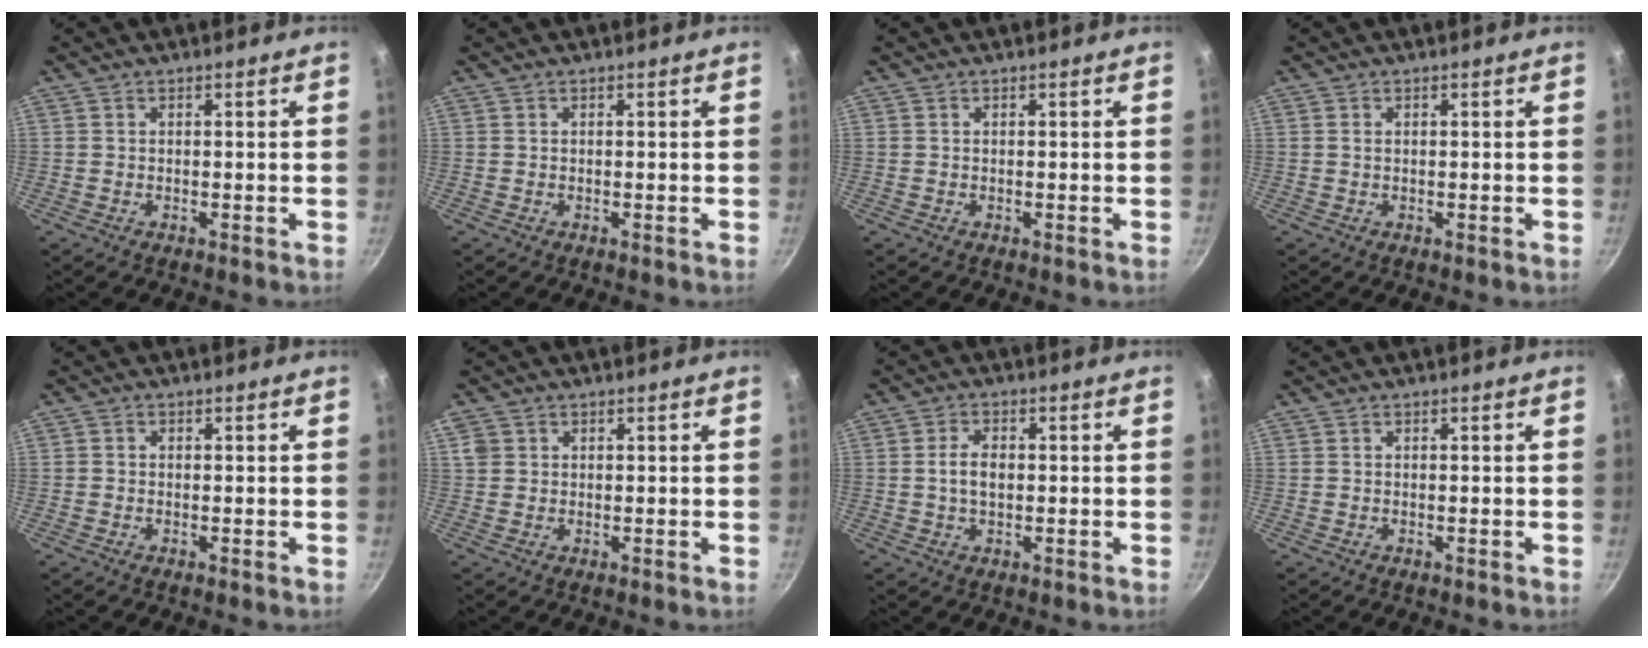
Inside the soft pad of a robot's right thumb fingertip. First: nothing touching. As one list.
[{"total": 0.0}, {"total": 0.0}, {"total": 0.5, "force": [0.2, 0.2, 0.5], "torque": [-0.010, 0.000, 0.002]}, {"total": 0.6, "force": [-0.1, 0.5, 0.2], "torque": [-0.003, 0.002, -0.003]}, {"total": 2.3, "force": [0.8, 1.9, 1.0], "torque": [-0.017, 0.001, 0.016]}, {"total": 4.1, "force": [0.0, 2.5, 3.3], "torque": [-0.053, 0.009, -0.003]}, {"total": 0.0}]